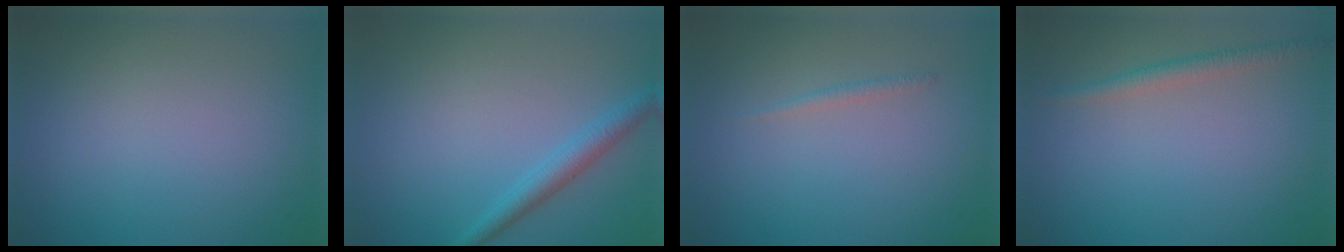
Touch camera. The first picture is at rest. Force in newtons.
{"total": 2.3, "press": 2.3, "slide": 0.1}
{"total": 0.7, "press": 0.7, "slide": 0.1}
{"total": 1.7, "press": 1.7, "slide": 0.1}